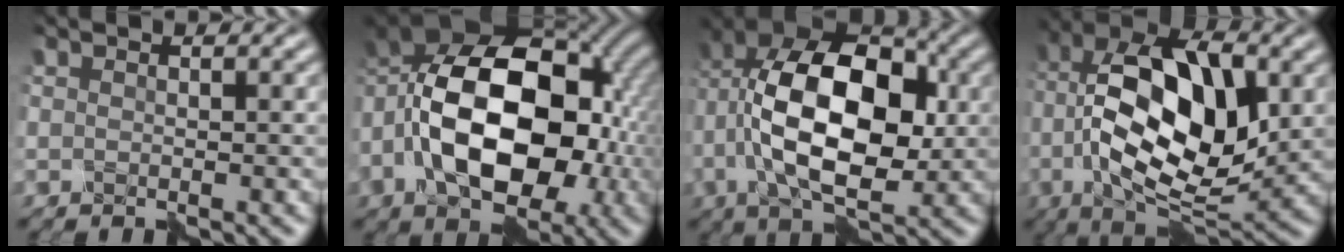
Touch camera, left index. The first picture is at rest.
{"total": 14.4, "force": [-2.5, 8.8, 11.1], "torque": [-0.178, 0.012, -0.062]}
{"total": 13.1, "force": [-0.5, 7.5, 10.8], "torque": [-0.186, 0.017, -0.023]}
{"total": 12.8, "force": [0.1, 6.8, 10.8], "torque": [-0.186, 0.008, -0.002]}